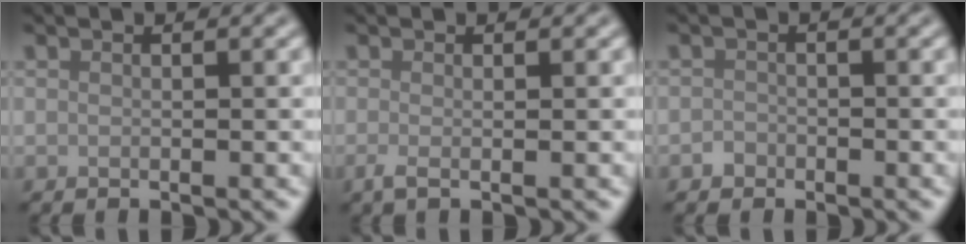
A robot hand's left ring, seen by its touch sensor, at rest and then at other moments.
{"total": 1.1, "force": [-0.3, 0.3, 1.0], "torque": [-0.020, -0.006, -0.005]}
{"total": 1.0, "force": [-0.6, 0.7, 0.0], "torque": [0.006, 0.000, -0.011]}